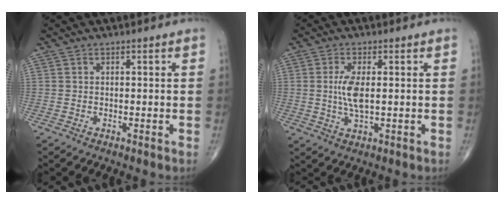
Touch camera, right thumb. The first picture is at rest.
{"total": 5.4, "force": [0.4, 1.9, 5.0], "torque": [-0.111, -0.009, 0.009]}